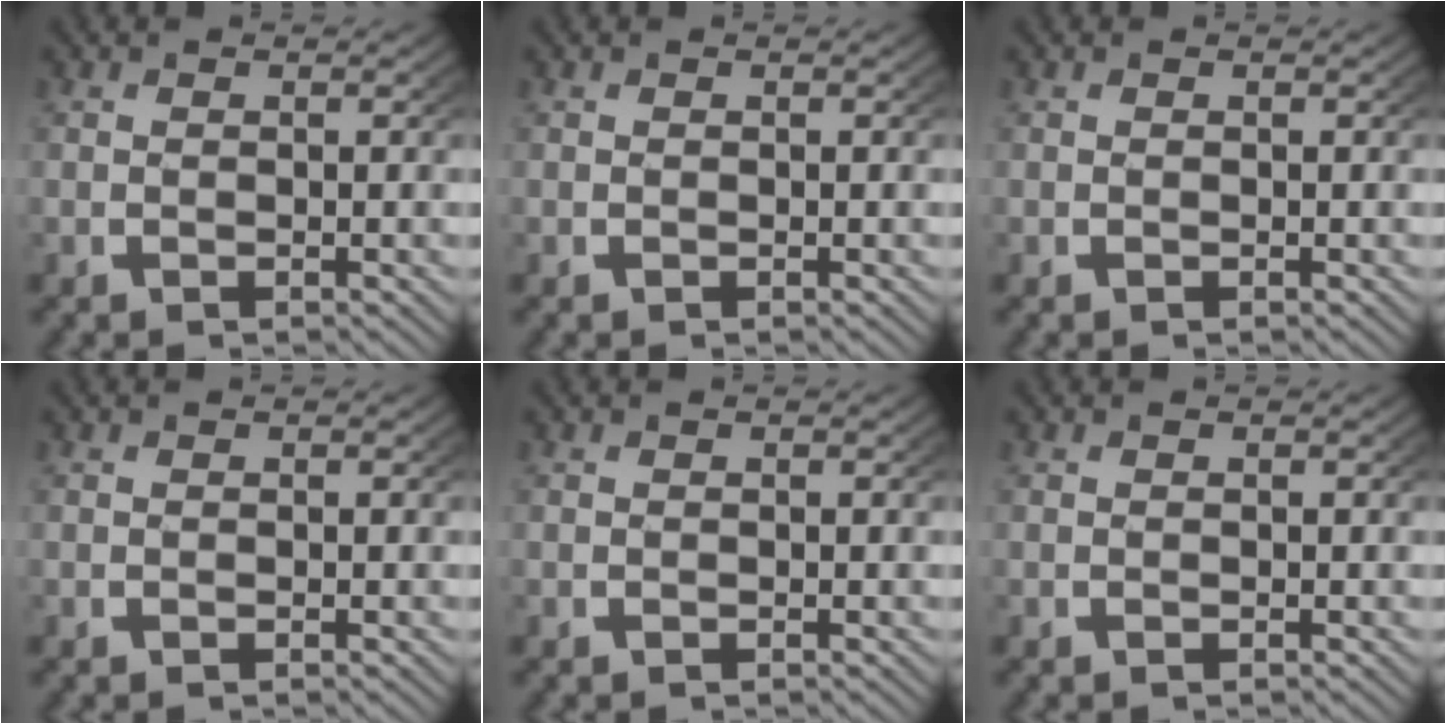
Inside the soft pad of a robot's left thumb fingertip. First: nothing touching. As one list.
[{"total": 0.0}, {"total": 0.0}, {"total": 0.0}, {"total": 0.0}, {"total": 0.0}]